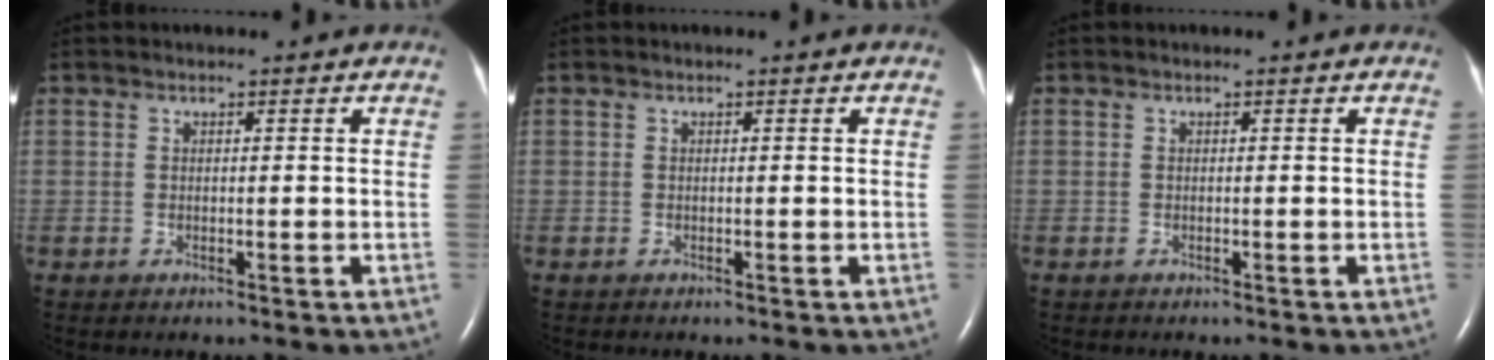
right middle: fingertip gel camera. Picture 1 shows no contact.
{"total": 0.0}
{"total": 0.0}